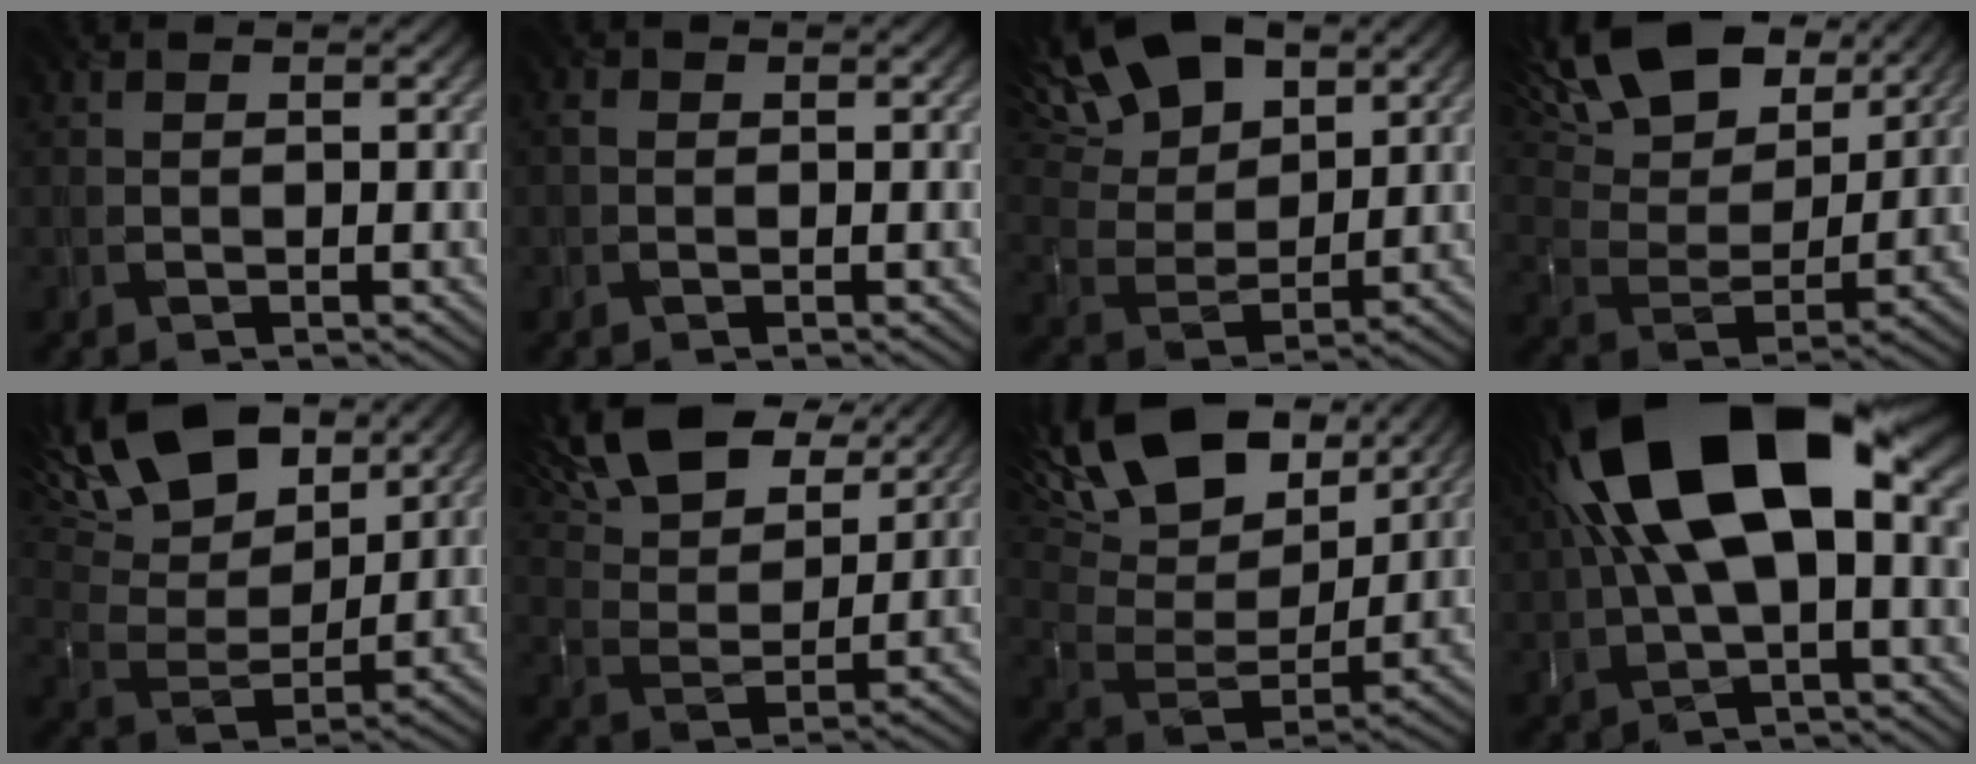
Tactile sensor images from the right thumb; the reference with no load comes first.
{"total": 1.0, "force": [0.0, 0.9, 0.5], "torque": [-0.011, -0.001, -0.002]}
{"total": 13.5, "force": [8.3, 6.7, 8.3], "torque": [-0.173, 0.032, 0.129]}
{"total": 16.1, "force": [10.9, 7.4, 9.2], "torque": [-0.197, 0.032, 0.164]}
{"total": 16.0, "force": [10.3, 7.5, 9.6], "torque": [-0.201, 0.028, 0.153]}
{"total": 14.5, "force": [10.2, 6.3, 8.2], "torque": [-0.179, 0.027, 0.171]}
{"total": 17.9, "force": [11.7, 8.4, 10.6], "torque": [-0.226, 0.039, 0.170]}
{"total": 18.3, "force": [4.4, 8.6, 15.6], "torque": [-0.306, 0.033, 0.067]}